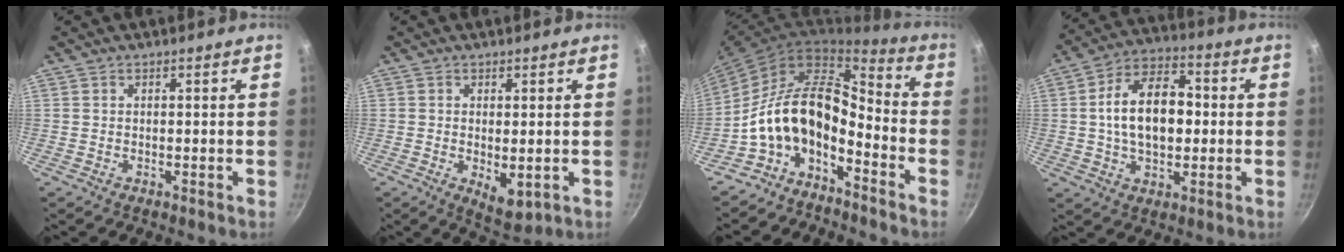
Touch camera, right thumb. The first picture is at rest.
{"total": 5.6, "force": [-0.8, 2.6, 4.9], "torque": [-0.068, -0.014, -0.003]}
{"total": 14.6, "force": [-6.0, 8.0, 10.6], "torque": [-0.166, 0.083, -0.129]}
{"total": 15.3, "force": [0.5, 9.5, 11.9], "torque": [-0.170, 0.028, -0.001]}